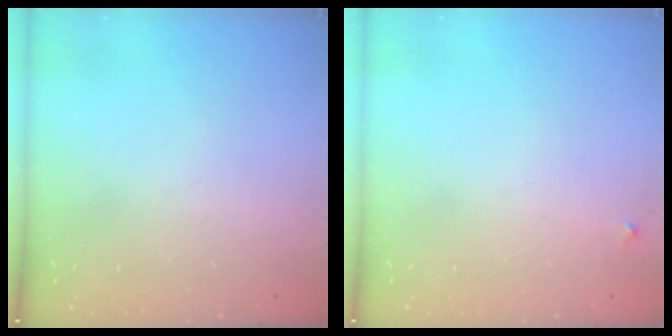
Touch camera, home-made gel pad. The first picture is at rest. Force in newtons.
{"total": 2.3, "press": 2.3, "slide": 0.2}